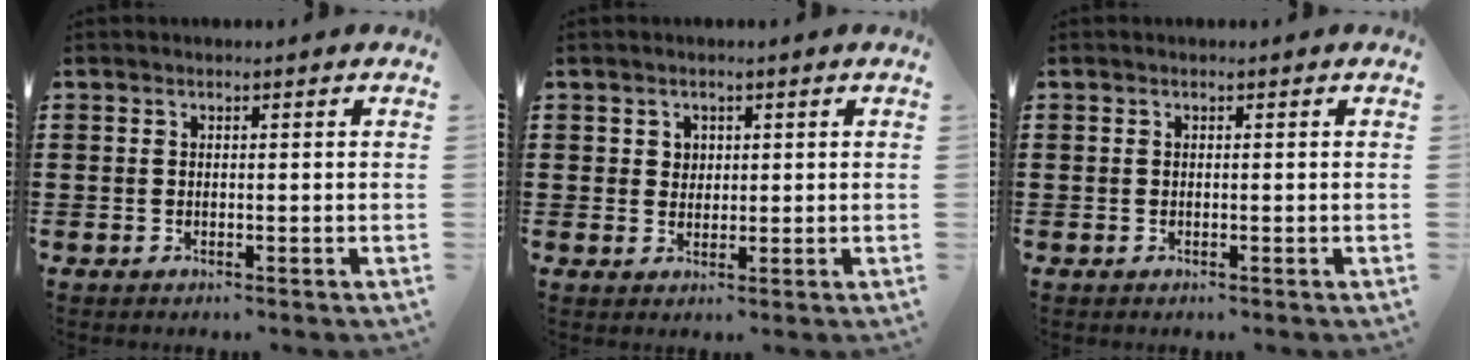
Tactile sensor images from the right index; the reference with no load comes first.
{"total": 1.9, "force": [0.8, 1.7, 0.4], "torque": [-0.013, 0.009, 0.013]}
{"total": 0.0}